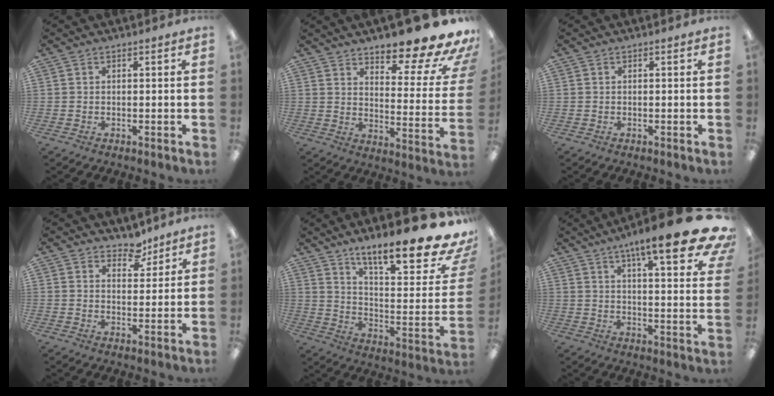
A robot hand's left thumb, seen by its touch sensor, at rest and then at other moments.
{"total": 15.0, "force": [12.4, 3.4, 7.8], "torque": [-0.101, -0.106, 0.202]}
{"total": 0.0}
{"total": 6.1, "force": [5.0, 3.0, 1.7], "torque": [-0.008, -0.034, 0.086]}
{"total": 20.9, "force": [15.3, 4.3, 13.5], "torque": [-0.187, -0.118, 0.243]}
{"total": 16.6, "force": [10.6, 3.1, 12.4], "torque": [-0.176, -0.067, 0.161]}